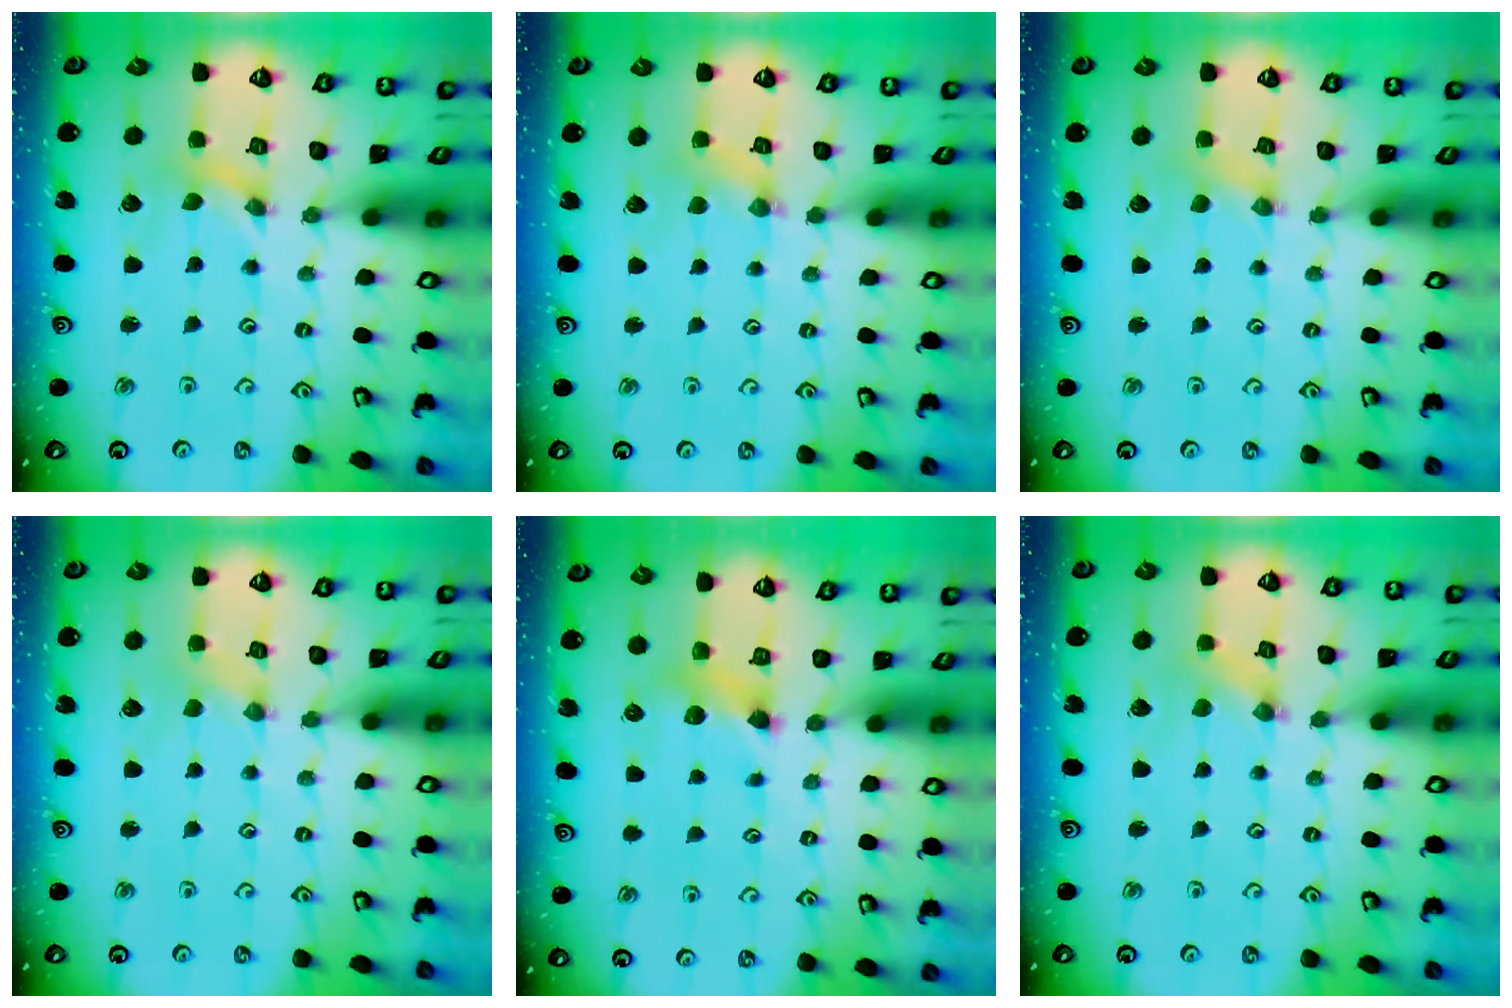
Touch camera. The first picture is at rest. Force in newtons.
{"total": 2.7, "press": 2.7, "slide": 0.3}
{"total": 2.7, "press": 2.6, "slide": 0.5}
{"total": 0.0}
{"total": 6.5, "press": 6.5, "slide": 0.6}
{"total": 0.0}